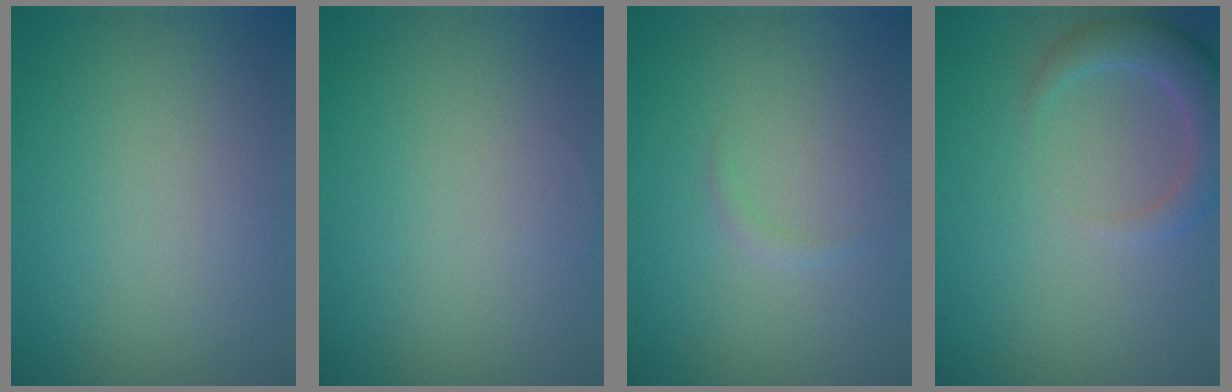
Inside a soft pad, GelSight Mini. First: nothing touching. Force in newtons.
{"total": 0.0}
{"total": 0.7, "press": 0.7, "slide": 0.1}
{"total": 4.0, "press": 3.9, "slide": 0.5}